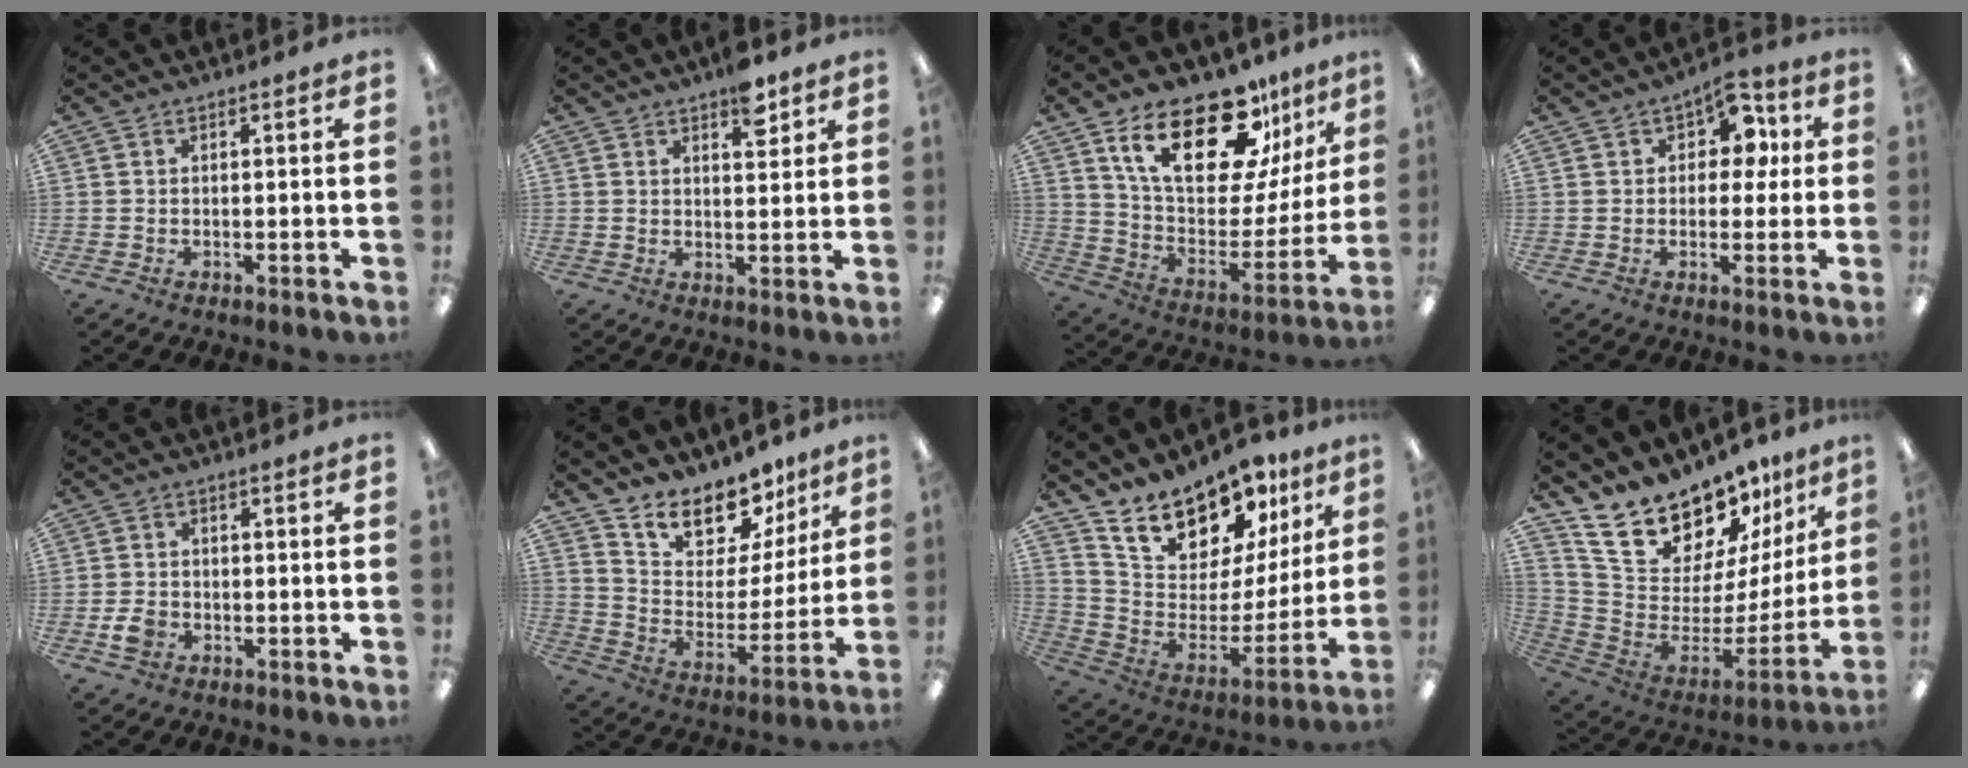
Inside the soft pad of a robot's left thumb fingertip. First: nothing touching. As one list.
[{"total": 6.6, "force": [4.5, 2.8, 3.9], "torque": [-0.040, -0.023, 0.072]}, {"total": 25.0, "force": [16.5, 10.7, 15.5], "torque": [-0.255, -0.093, 0.287]}, {"total": 8.4, "force": [3.5, 5.5, 5.3], "torque": [-0.066, -0.006, 0.057]}, {"total": 3.5, "force": [-1.2, 2.8, 1.9], "torque": [-0.035, 0.004, -0.020]}, {"total": 15.0, "force": [12.4, 7.3, 4.4], "torque": [-0.077, -0.105, 0.226]}, {"total": 17.0, "force": [15.3, 6.4, 3.7], "torque": [-0.087, -0.130, 0.277]}, {"total": 18.6, "force": [16.2, 7.6, 5.4], "torque": [-0.100, -0.142, 0.299]}]